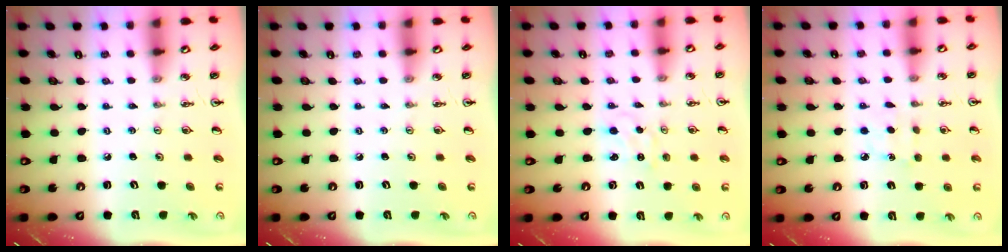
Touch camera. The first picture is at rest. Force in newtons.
{"total": 0.0}
{"total": 0.8, "press": 0.7, "slide": 0.2}
{"total": 4.3, "press": 4.3, "slide": 0.5}